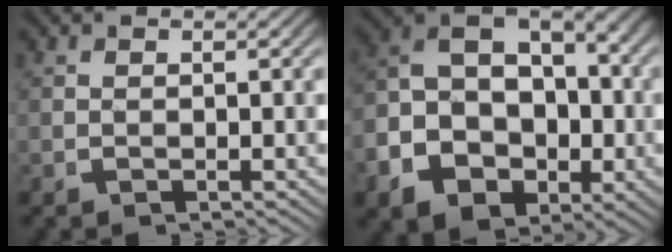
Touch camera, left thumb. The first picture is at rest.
{"total": 16.3, "force": [-0.9, 13.0, 9.8], "torque": [-0.209, -0.035, -0.015]}